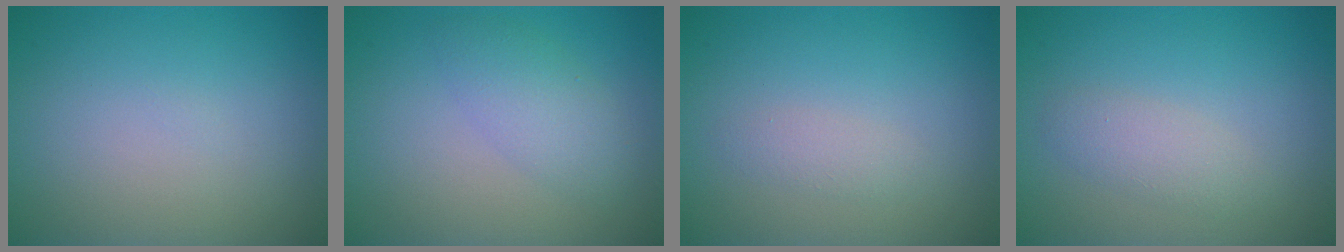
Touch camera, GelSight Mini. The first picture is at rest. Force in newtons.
{"total": 2.8, "press": 2.8, "slide": 0.2}
{"total": 1.1, "press": 1.1, "slide": 0.0}
{"total": 1.9, "press": 1.9, "slide": 0.1}